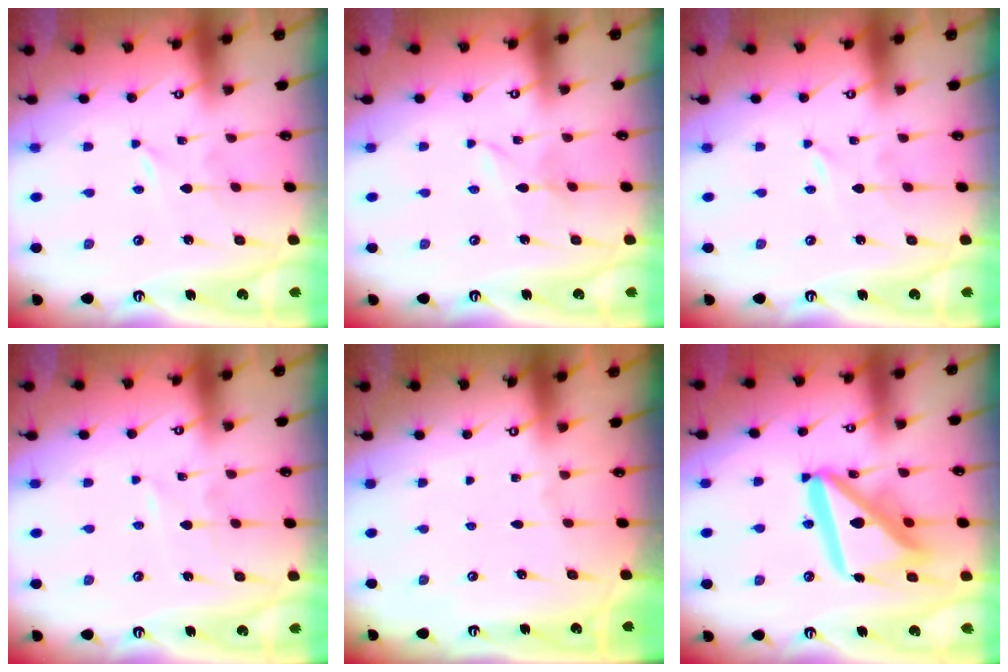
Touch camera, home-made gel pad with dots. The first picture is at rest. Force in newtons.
{"total": 2.3, "press": 2.3, "slide": 0.2}
{"total": 0.0}
{"total": 0.8, "press": 0.8, "slide": 0.1}
{"total": 0.0}
{"total": 19.0, "press": 18.8, "slide": 2.4}